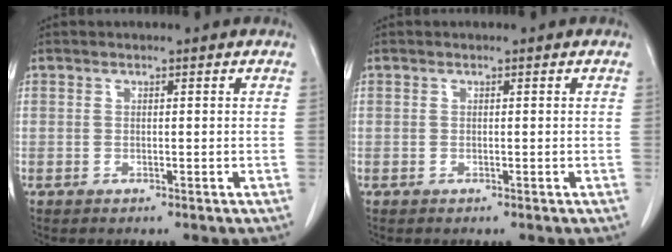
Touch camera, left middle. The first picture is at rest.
{"total": 0.0}